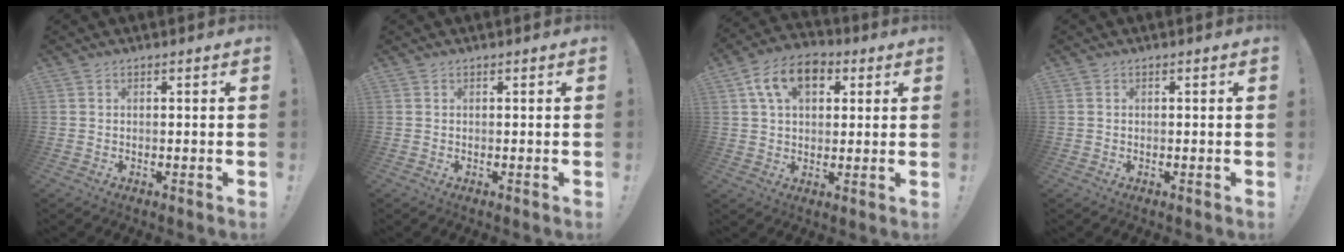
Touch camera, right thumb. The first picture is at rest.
{"total": 0.0}
{"total": 12.4, "force": [4.6, 8.2, 8.1], "torque": [-0.132, 0.005, 0.088]}
{"total": 0.0}